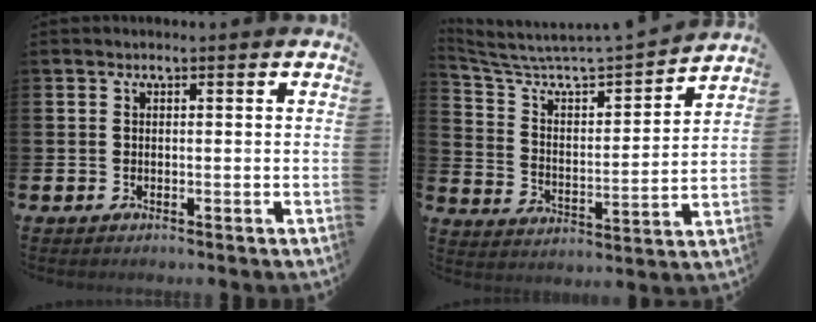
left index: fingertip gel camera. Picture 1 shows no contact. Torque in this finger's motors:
{"motor_torque": [0.12, -0.11, -0.06, 0.01]}